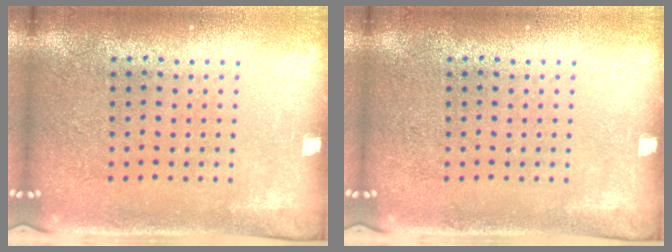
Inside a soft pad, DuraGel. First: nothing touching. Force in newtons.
{"total": 0.0}